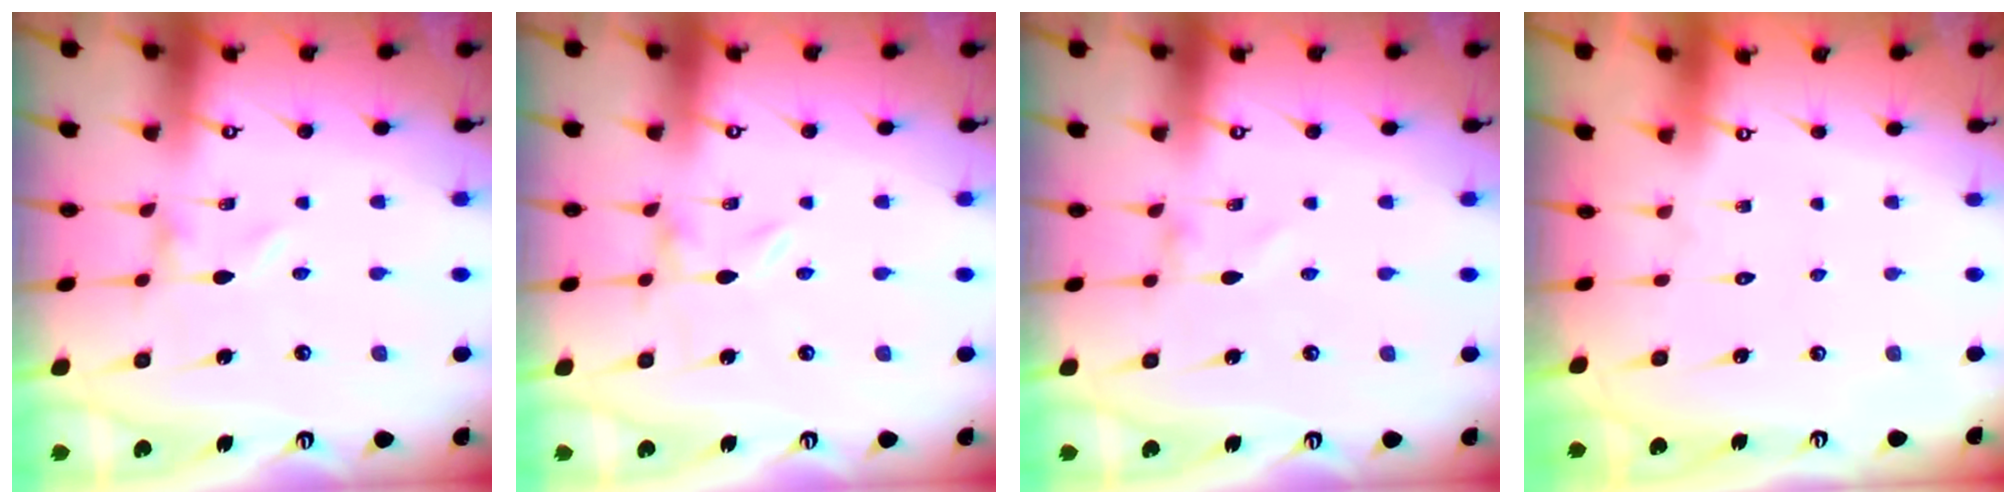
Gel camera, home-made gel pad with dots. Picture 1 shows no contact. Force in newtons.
{"total": 0.0}
{"total": 1.1, "press": 1.1, "slide": 0.1}
{"total": 1.7, "press": 1.7, "slide": 0.1}